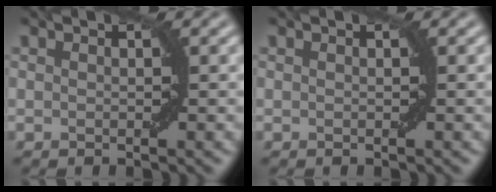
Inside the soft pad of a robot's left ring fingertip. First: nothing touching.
{"total": 0.0}